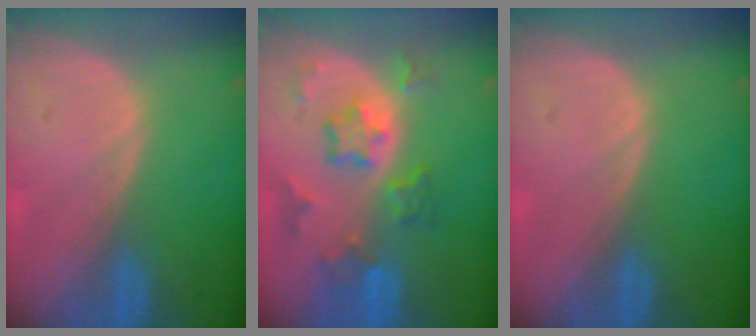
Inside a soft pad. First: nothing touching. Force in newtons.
{"total": 7.7, "press": 6.8, "slide": 3.7}
{"total": 0.0}